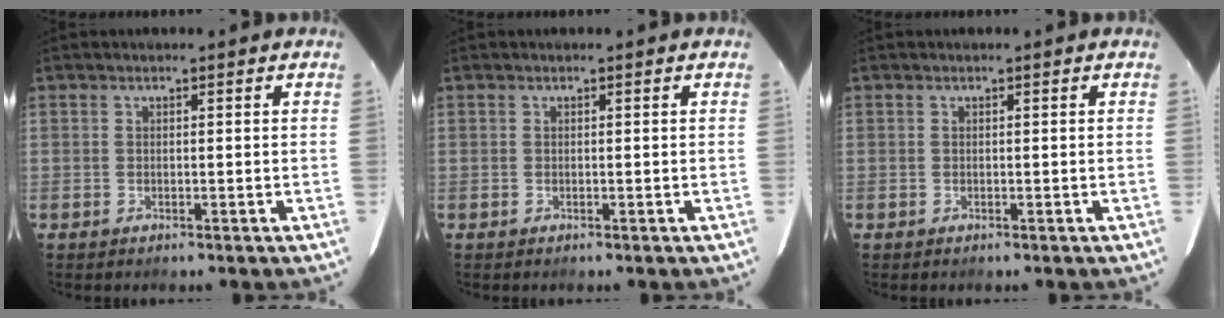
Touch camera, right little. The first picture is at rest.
{"total": 0.0}
{"total": 0.0}